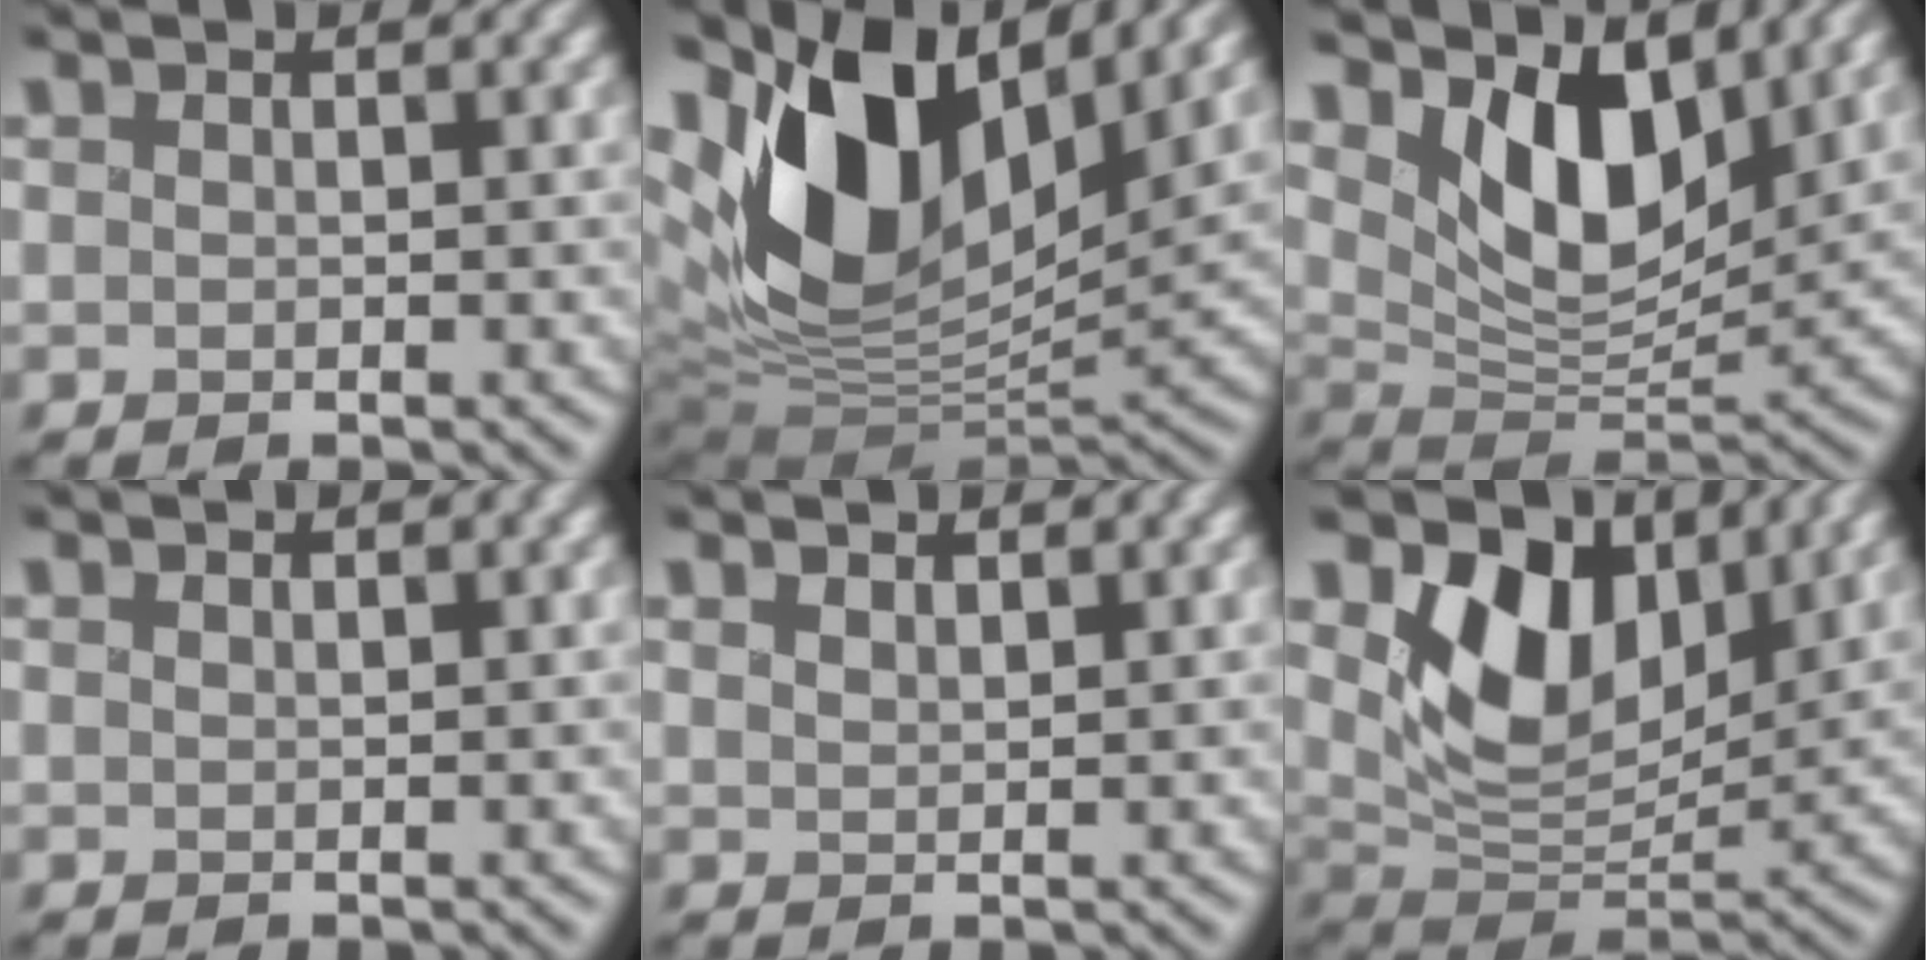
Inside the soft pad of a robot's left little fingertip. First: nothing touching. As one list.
[{"total": 15.0, "force": [4.7, 8.6, 11.3], "torque": [-0.217, 0.022, 0.079]}, {"total": 8.3, "force": [4.0, 4.4, 5.7], "torque": [-0.098, -0.011, 0.069]}, {"total": 0.0}, {"total": 0.9, "force": [0.8, 0.3, 0.3], "torque": [-0.006, 0.001, 0.017]}, {"total": 8.4, "force": [3.7, 5.3, 5.5], "torque": [-0.094, -0.011, 0.066]}]